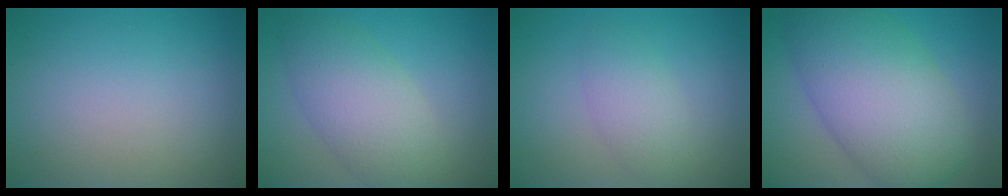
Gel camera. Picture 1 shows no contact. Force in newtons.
{"total": 5.7, "press": 5.7, "slide": 0.4}
{"total": 2.7, "press": 2.7, "slide": 0.1}
{"total": 10.8, "press": 10.8, "slide": 0.3}